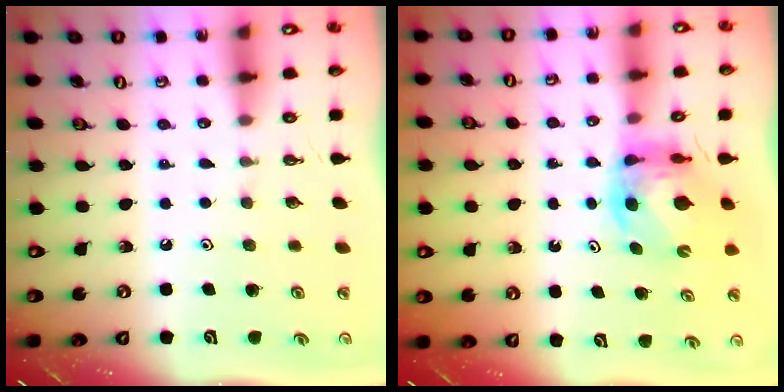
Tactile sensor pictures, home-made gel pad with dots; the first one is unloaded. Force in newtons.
{"total": 6.7, "press": 6.7, "slide": 0.7}